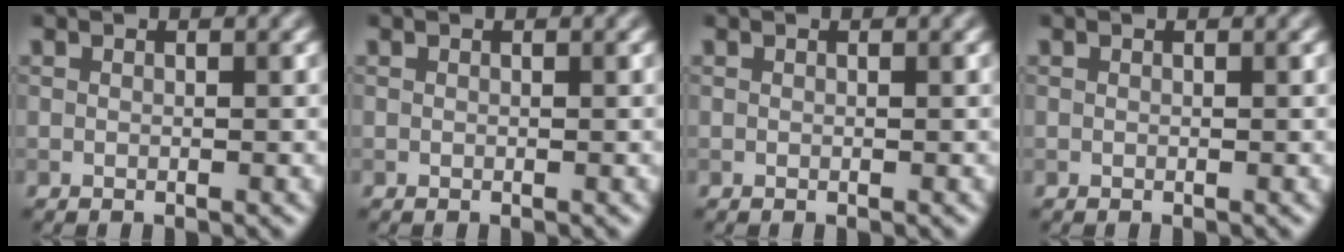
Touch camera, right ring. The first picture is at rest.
{"total": 0.0}
{"total": 0.0}
{"total": 0.0}